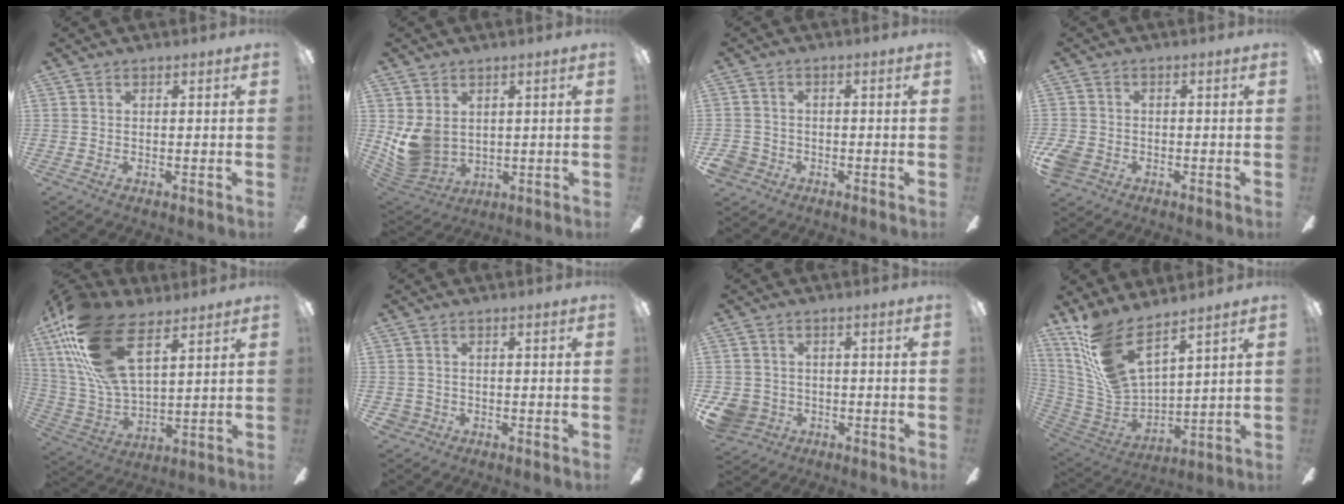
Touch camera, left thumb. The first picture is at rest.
{"total": 8.8, "force": [1.3, 7.4, 4.7], "torque": [-0.125, -0.011, 0.028]}
{"total": 4.1, "force": [-2.3, 3.3, 0.8], "torque": [-0.032, 0.009, -0.046]}
{"total": 4.5, "force": [-2.3, 3.3, 2.2], "torque": [-0.058, 0.008, -0.046]}
{"total": 23.5, "force": [12.2, 10.8, 16.9], "torque": [-0.354, -0.036, 0.217]}
{"total": 2.1, "force": [-0.8, 1.9, 0.3], "torque": [-0.007, 0.003, -0.017]}
{"total": 6.4, "force": [-2.1, 5.6, 2.1], "torque": [-0.073, 0.016, -0.040]}
{"total": 15.1, "force": [10.8, 5.3, 9.1], "torque": [-0.227, -0.069, 0.199]}